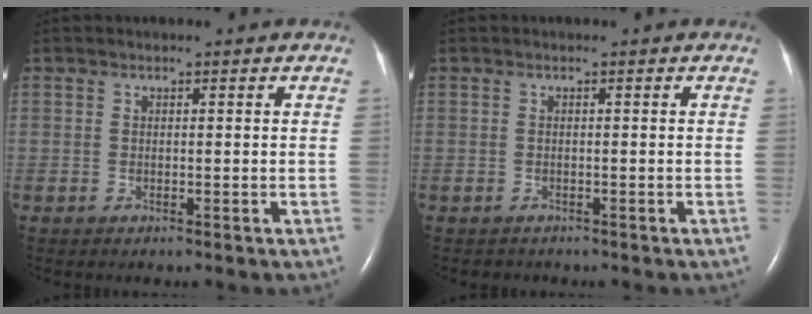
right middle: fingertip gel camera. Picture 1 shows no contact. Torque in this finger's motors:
{"motor_torque": [0.19, -0.05, -0.04, 0.00]}